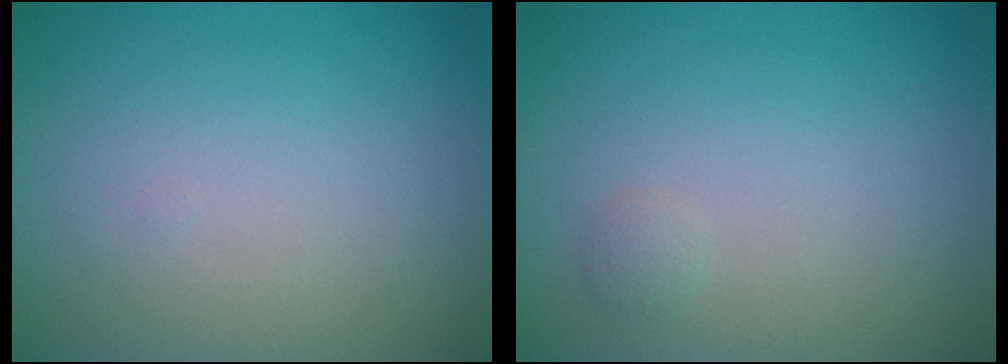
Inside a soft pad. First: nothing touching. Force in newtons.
{"total": 0.7, "press": 0.7, "slide": 0.0}